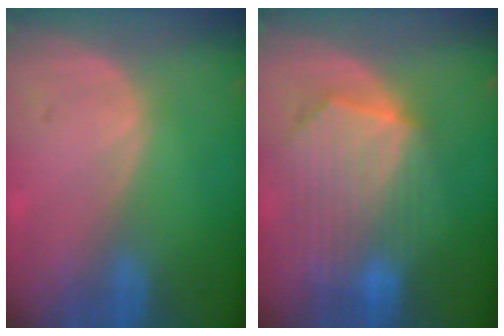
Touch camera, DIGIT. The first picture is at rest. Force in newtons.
{"total": 10.3, "press": 8.9, "slide": 5.3}